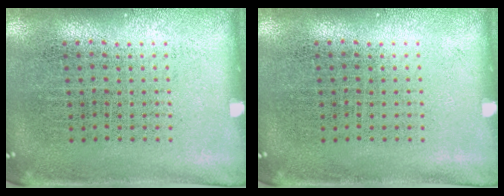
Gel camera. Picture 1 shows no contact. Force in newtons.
{"total": 0.0}